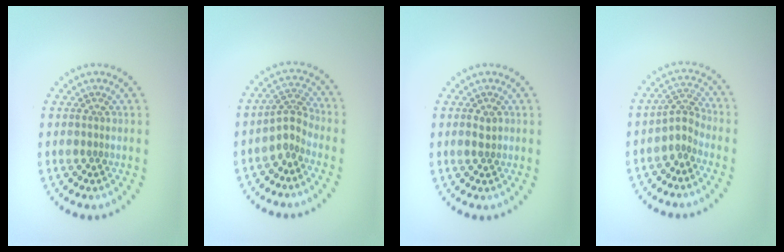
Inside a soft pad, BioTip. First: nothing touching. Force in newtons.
{"total": 2.3, "press": 1.5, "slide": 1.7}
{"total": 1.1, "press": 1.1, "slide": 0.1}
{"total": 2.0, "press": 1.3, "slide": 1.5}